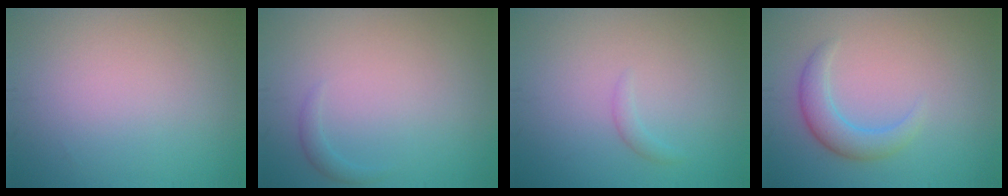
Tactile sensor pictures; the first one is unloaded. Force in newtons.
{"total": 0.9, "press": 0.9, "slide": 0.0}
{"total": 0.8, "press": 0.8, "slide": 0.0}
{"total": 2.9, "press": 2.9, "slide": 0.1}